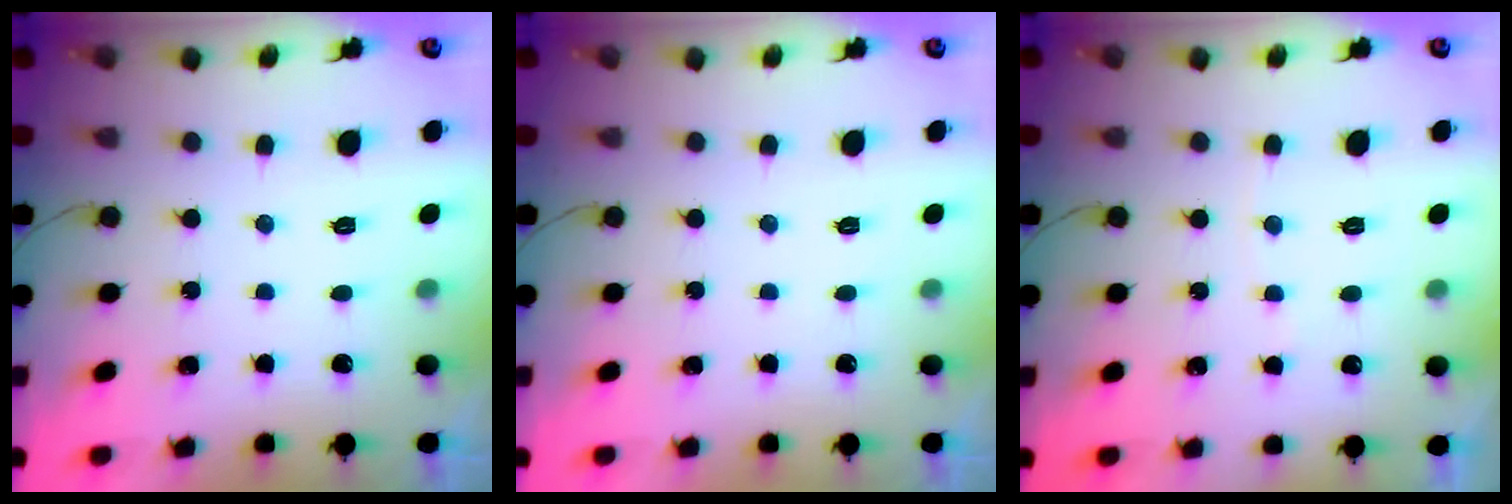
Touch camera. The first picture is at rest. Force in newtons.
{"total": 0.0}
{"total": 2.1, "press": 2.0, "slide": 0.3}